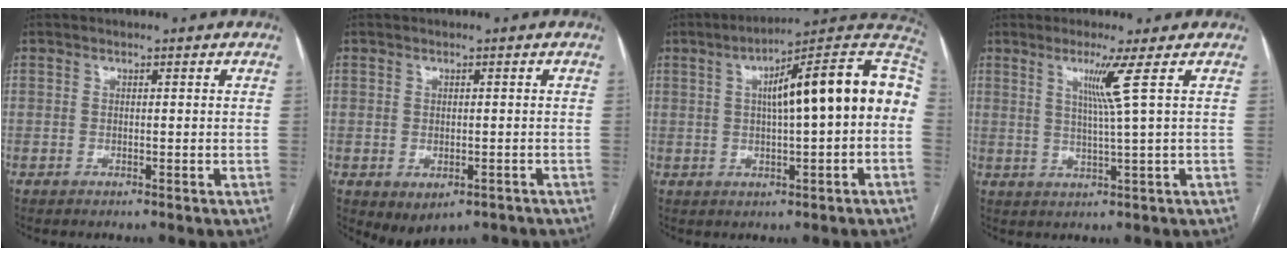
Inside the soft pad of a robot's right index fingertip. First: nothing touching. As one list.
[{"total": 4.3, "force": [-2.3, 2.7, 2.5], "torque": [-0.032, -0.004, -0.018]}, {"total": 17.3, "force": [2.2, 2.3, 17.0], "torque": [-0.246, 0.045, 0.028]}, {"total": 4.8, "force": [1.9, -1.9, 4.0], "torque": [-0.081, -0.010, 0.042]}]